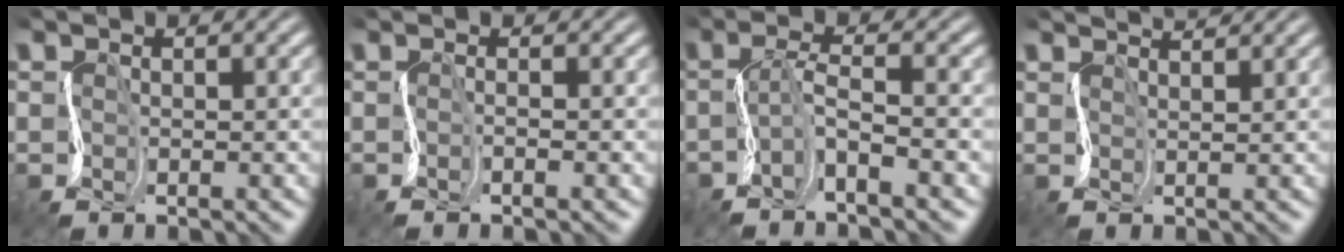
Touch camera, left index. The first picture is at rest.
{"total": 0.8, "force": [0.0, -0.2, 0.7], "torque": [-0.009, -0.005, -0.003]}
{"total": 2.8, "force": [-1.3, -0.1, 2.5], "torque": [-0.047, 0.006, -0.036]}
{"total": 3.0, "force": [2.8, 0.4, 1.2], "torque": [-0.008, 0.012, 0.022]}